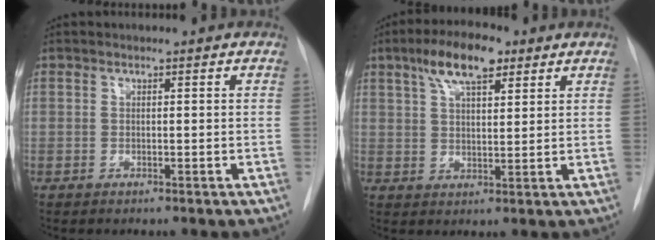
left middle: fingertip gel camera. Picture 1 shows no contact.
{"total": 8.8, "force": [5.2, 2.9, 6.5], "torque": [-0.120, 0.018, 0.089]}